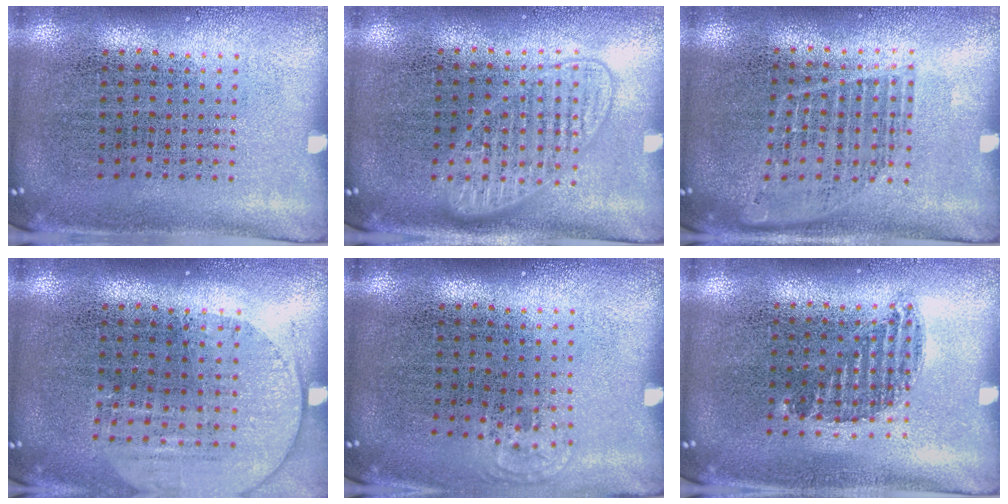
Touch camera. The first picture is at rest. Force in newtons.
{"total": 1.5, "press": 1.4, "slide": 0.3}
{"total": 1.1, "press": 1.1, "slide": 0.3}
{"total": 1.6, "press": 1.4, "slide": 0.6}
{"total": 0.6, "press": 0.5, "slide": 0.3}
{"total": 0.8, "press": 0.7, "slide": 0.5}